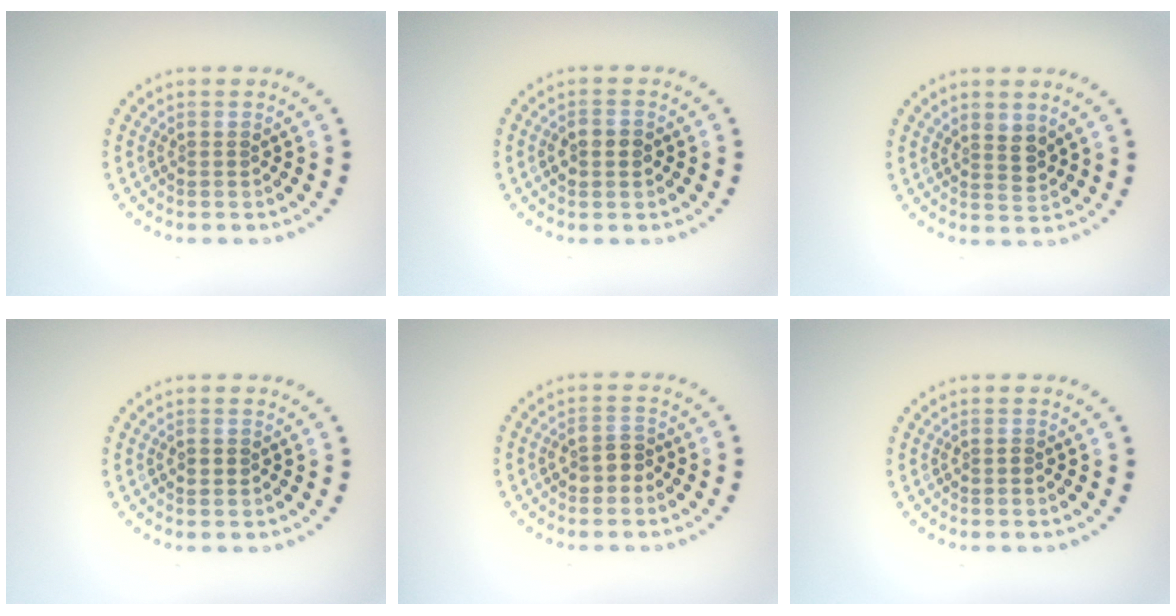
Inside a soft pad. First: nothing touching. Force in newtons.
{"total": 2.4, "press": 2.4, "slide": 0.1}
{"total": 2.2, "press": 1.8, "slide": 1.2}
{"total": 1.3, "press": 1.3, "slide": 0.1}
{"total": 2.1, "press": 2.0, "slide": 0.6}
{"total": 0.7, "press": 0.7, "slide": 0.1}